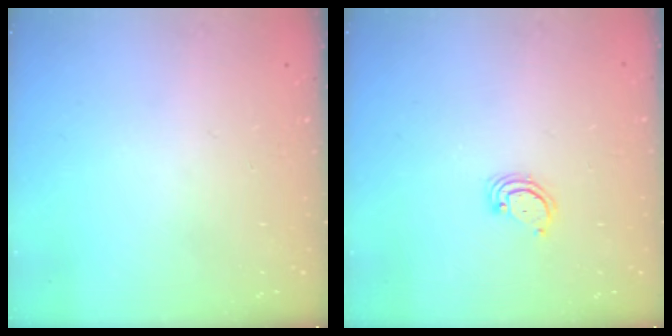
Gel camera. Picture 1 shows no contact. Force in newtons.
{"total": 2.9, "press": 2.9, "slide": 0.2}